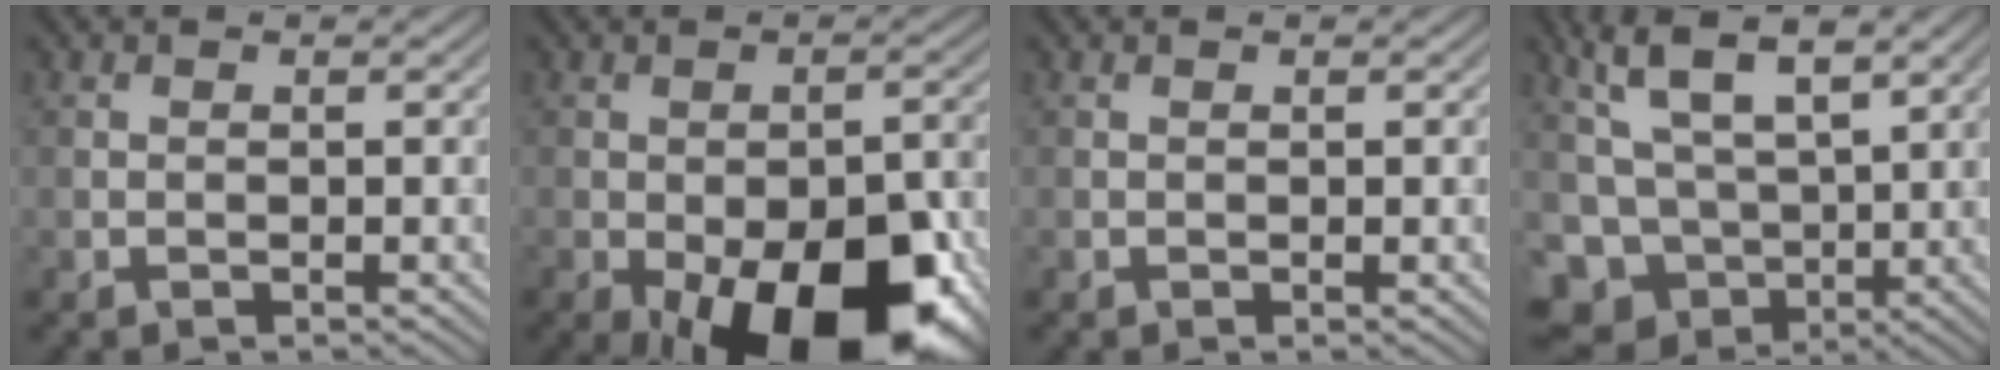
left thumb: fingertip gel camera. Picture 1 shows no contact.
{"total": 18.7, "force": [-9.1, 9.2, 13.5], "torque": [-0.182, -0.030, -0.122]}
{"total": 0.0}
{"total": 9.4, "force": [2.9, 6.3, 6.3], "torque": [-0.152, -0.010, 0.063]}